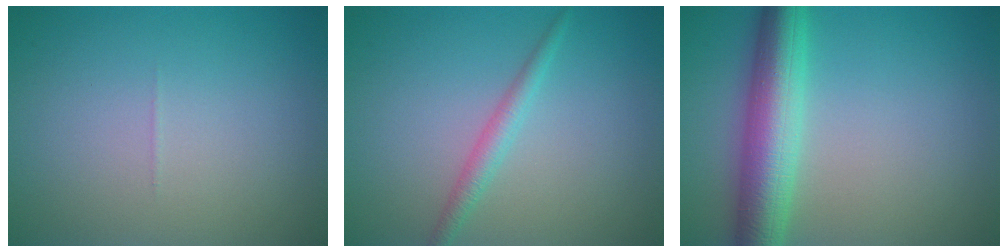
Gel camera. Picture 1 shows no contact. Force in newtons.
{"total": 1.8, "press": 1.8, "slide": 0.1}
{"total": 6.8, "press": 6.8, "slide": 0.1}